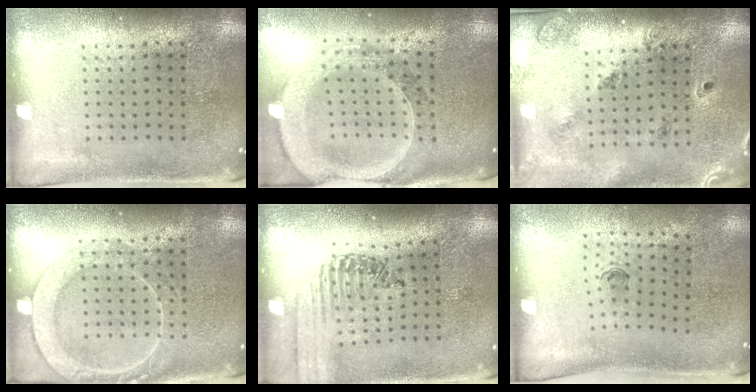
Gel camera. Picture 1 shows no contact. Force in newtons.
{"total": 2.9, "press": 2.5, "slide": 1.5}
{"total": 1.4, "press": 1.3, "slide": 0.3}
{"total": 3.0, "press": 2.9, "slide": 0.5}
{"total": 1.4, "press": 1.4, "slide": 0.2}
{"total": 0.6, "press": 0.3, "slide": 0.5}